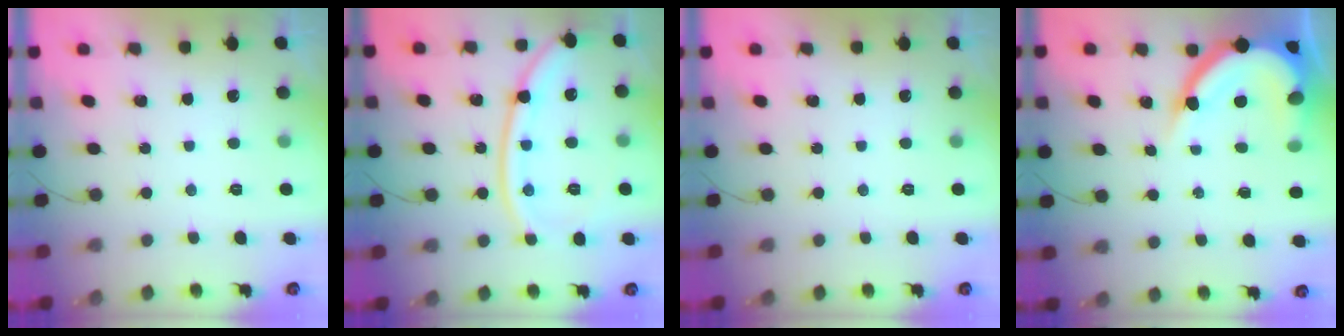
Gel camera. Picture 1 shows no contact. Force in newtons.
{"total": 15.6, "press": 15.5, "slide": 1.9}
{"total": 0.0}
{"total": 14.3, "press": 14.3, "slide": 1.3}